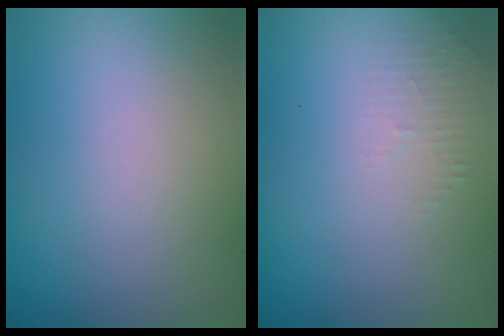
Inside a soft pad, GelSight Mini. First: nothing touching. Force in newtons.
{"total": 1.3, "press": 1.2, "slide": 0.3}